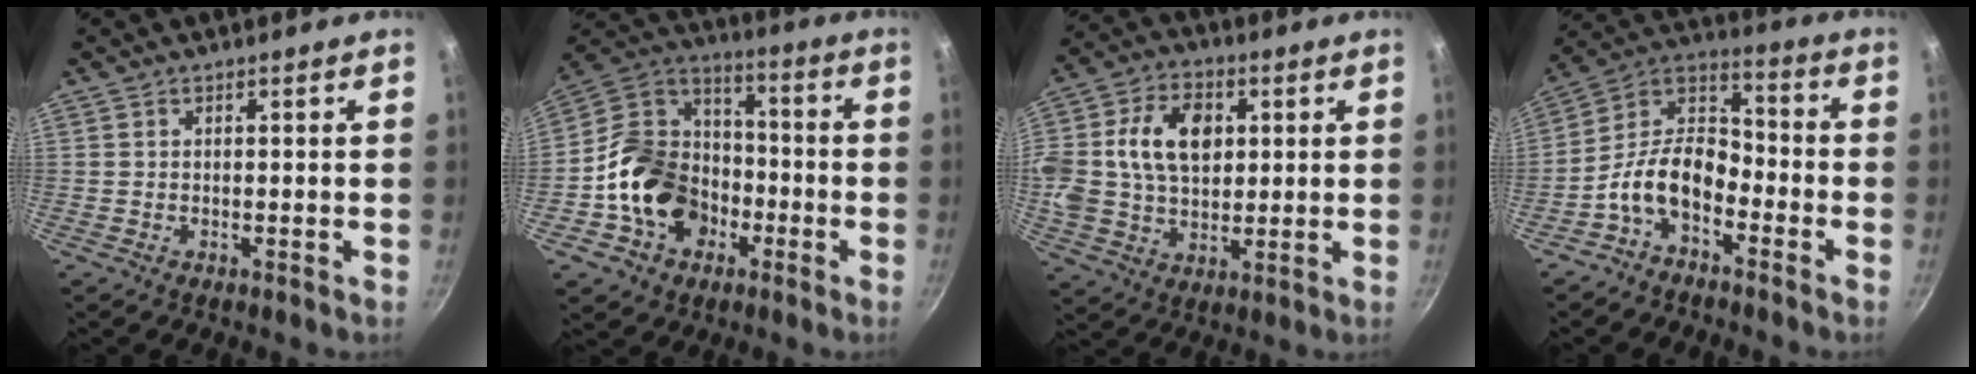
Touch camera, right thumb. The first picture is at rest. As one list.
[{"total": 17.9, "force": [-5.3, 14.5, 9.1], "torque": [-0.137, 0.056, -0.096]}, {"total": 18.5, "force": [3.3, 13.3, 12.5], "torque": [-0.234, 0.022, 0.055]}, {"total": 11.9, "force": [-5.5, 7.0, 7.9], "torque": [-0.131, 0.068, -0.129]}]